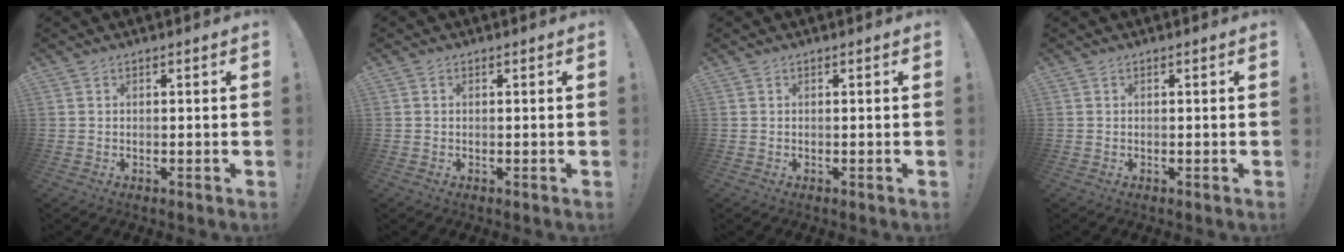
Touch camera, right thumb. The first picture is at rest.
{"total": 0.0}
{"total": 0.0}
{"total": 0.0}